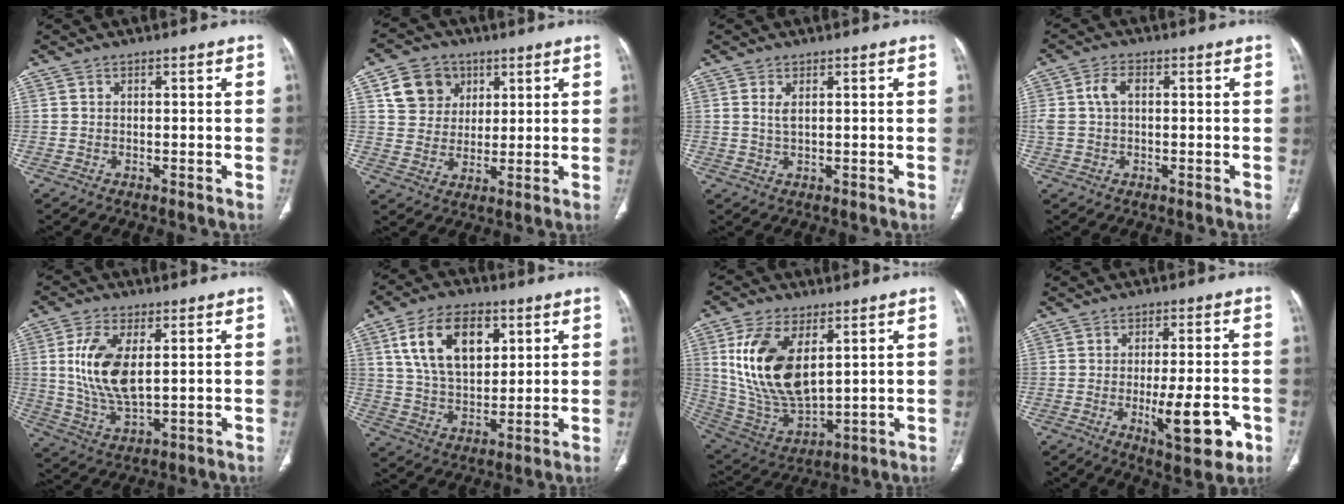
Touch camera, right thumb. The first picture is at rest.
{"total": 9.7, "force": [4.0, 8.2, 3.3], "torque": [-0.029, -0.006, 0.074]}
{"total": 1.9, "force": [0.7, 0.8, 1.6], "torque": [-0.034, -0.003, 0.020]}
{"total": 4.7, "force": [0.7, 3.0, 3.5], "torque": [-0.080, 0.014, 0.015]}
{"total": 12.1, "force": [2.4, 5.9, 10.3], "torque": [-0.206, -0.016, 0.054]}
{"total": 15.1, "force": [5.8, 9.1, 10.6], "torque": [-0.158, -0.016, 0.111]}
{"total": 18.0, "force": [5.5, 9.5, 14.2], "torque": [-0.263, -0.026, 0.122]}
{"total": 11.1, "force": [-3.4, 3.4, 10.0], "torque": [-0.140, -0.003, -0.044]}